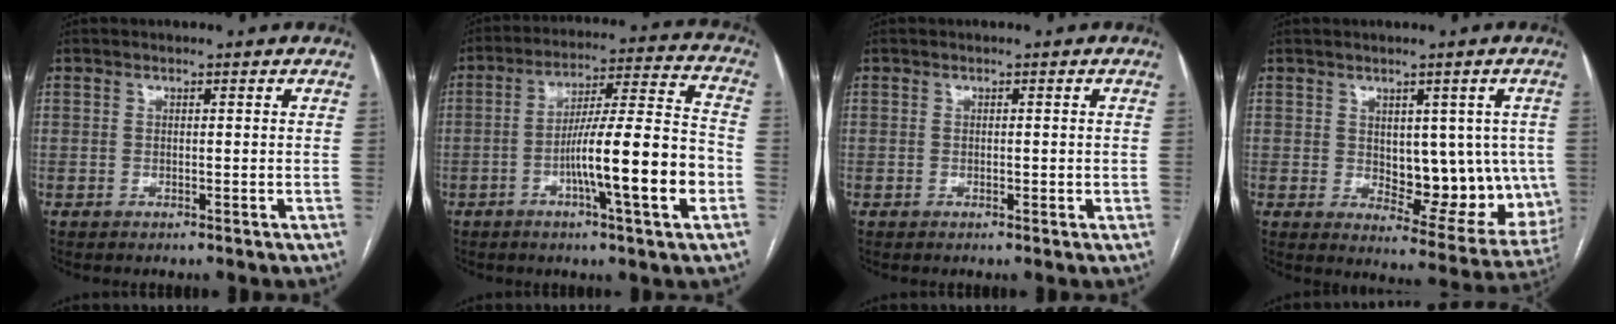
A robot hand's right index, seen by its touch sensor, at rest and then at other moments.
{"total": 15.4, "force": [-4.5, 0.3, 14.7], "torque": [-0.239, 0.006, -0.073]}
{"total": 0.8, "force": [-0.1, 0.4, 0.7], "torque": [-0.010, -0.001, 0.000]}
{"total": 12.3, "force": [0.5, 6.1, 10.7], "torque": [-0.120, 0.000, 0.024]}